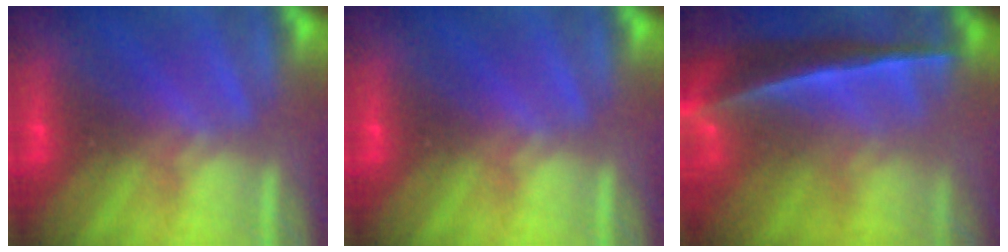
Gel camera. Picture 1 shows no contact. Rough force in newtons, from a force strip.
{"total": 0.0}
{"total": 7.4}